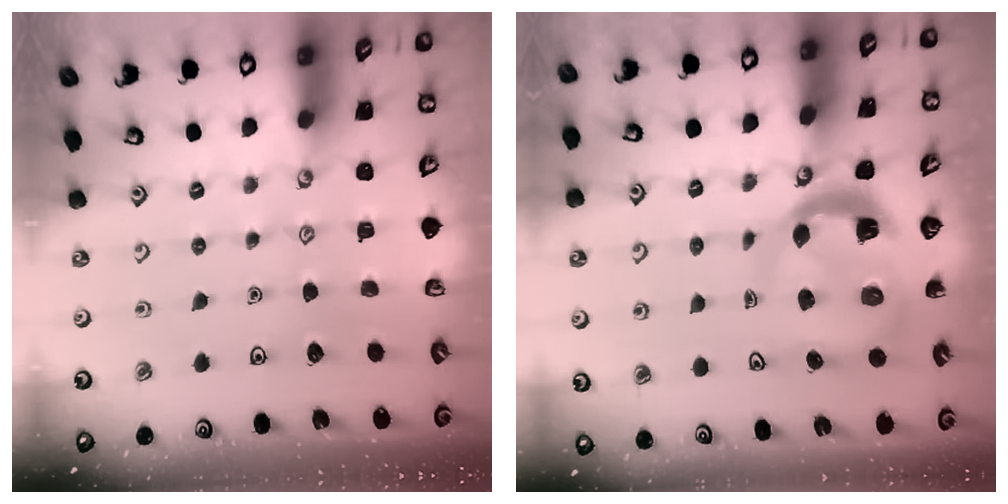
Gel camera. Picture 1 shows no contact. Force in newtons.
{"total": 6.7, "press": 6.6, "slide": 0.9}